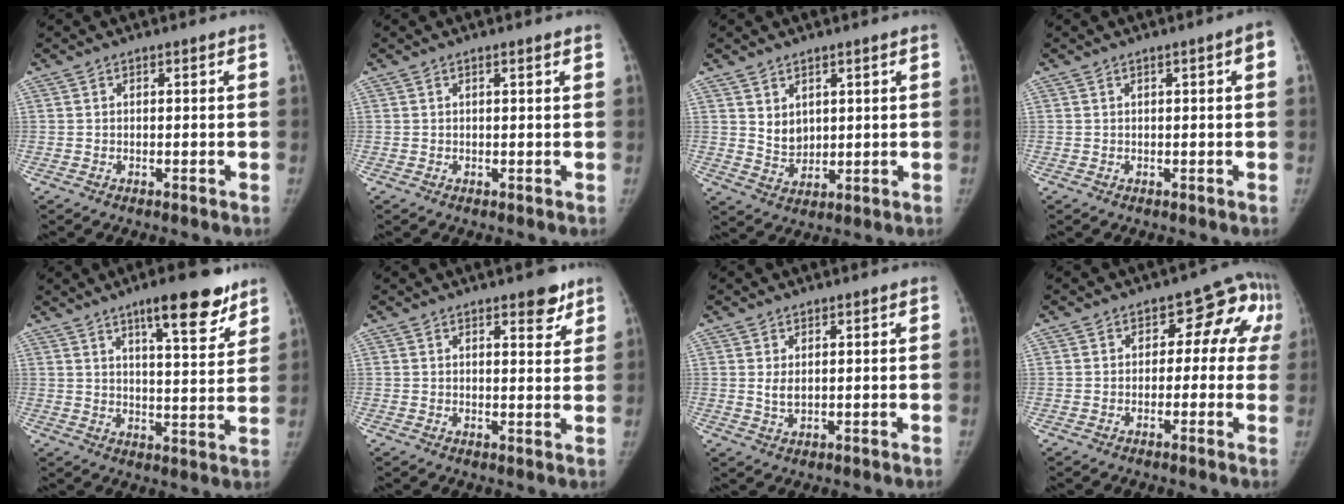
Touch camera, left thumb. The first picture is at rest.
{"total": 1.0, "force": [0.7, -0.1, 0.8], "torque": [-0.011, 0.000, 0.011]}
{"total": 4.7, "force": [2.3, 3.3, 2.3], "torque": [-0.023, -0.024, 0.054]}
{"total": 2.6, "force": [0.6, 0.4, 2.4], "torque": [-0.030, 0.007, 0.007]}
{"total": 12.9, "force": [8.6, 3.3, 9.1], "torque": [-0.100, -0.046, 0.125]}
{"total": 5.0, "force": [3.4, 1.9, 3.3], "torque": [-0.023, -0.019, 0.041]}
{"total": 2.2, "force": [0.8, 1.2, 1.6], "torque": [-0.027, -0.008, 0.020]}
{"total": 8.6, "force": [1.1, 6.3, 5.8], "torque": [-0.004, 0.022, -0.002]}